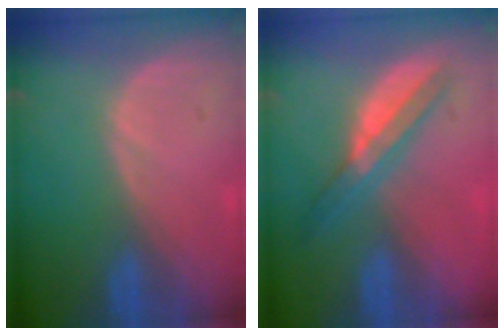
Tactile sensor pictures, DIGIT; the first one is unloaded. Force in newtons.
{"total": 5.7, "press": 5.3, "slide": 2.0}